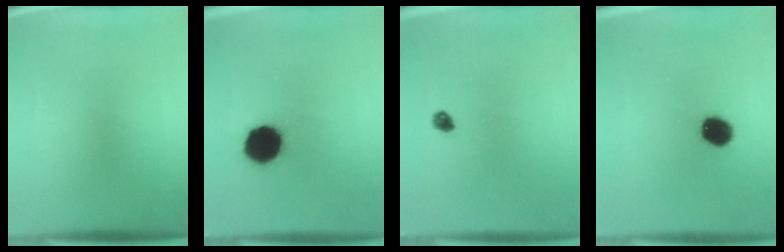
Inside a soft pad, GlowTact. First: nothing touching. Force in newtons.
{"total": 12.6}
{"total": 1.7}
{"total": 7.8}